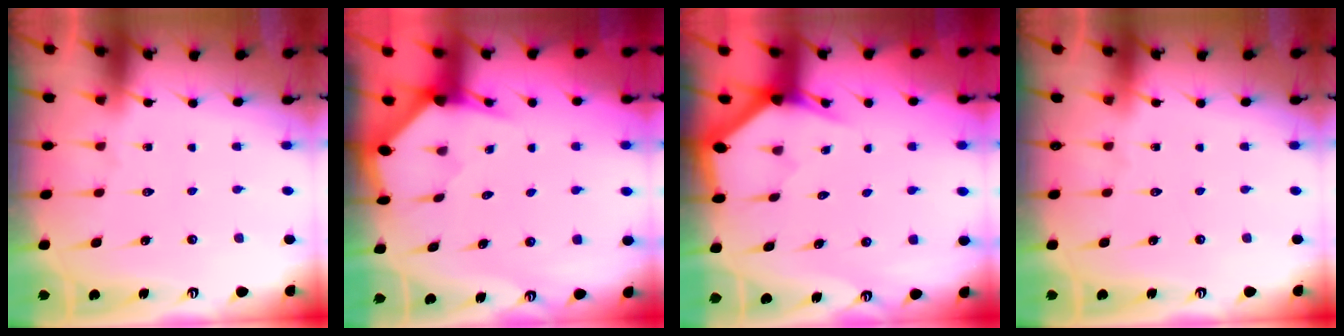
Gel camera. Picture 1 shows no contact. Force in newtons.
{"total": 3.3, "press": 3.3, "slide": 0.3}
{"total": 3.0, "press": 3.0, "slide": 0.1}
{"total": 0.0}